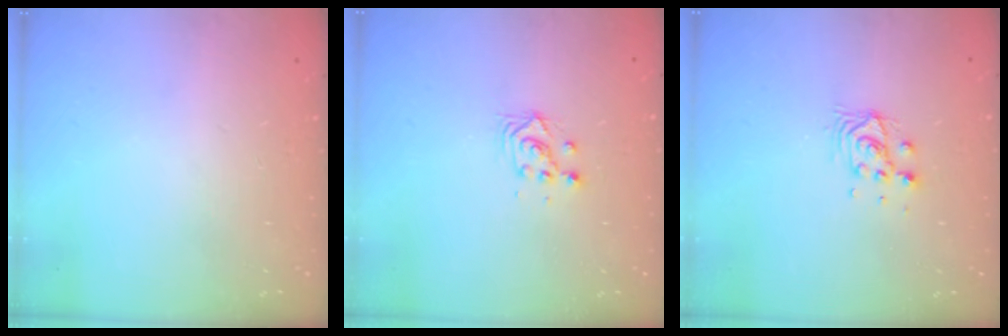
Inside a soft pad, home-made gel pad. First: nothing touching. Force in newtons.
{"total": 2.8, "press": 2.8, "slide": 0.1}
{"total": 6.4, "press": 6.4, "slide": 0.2}